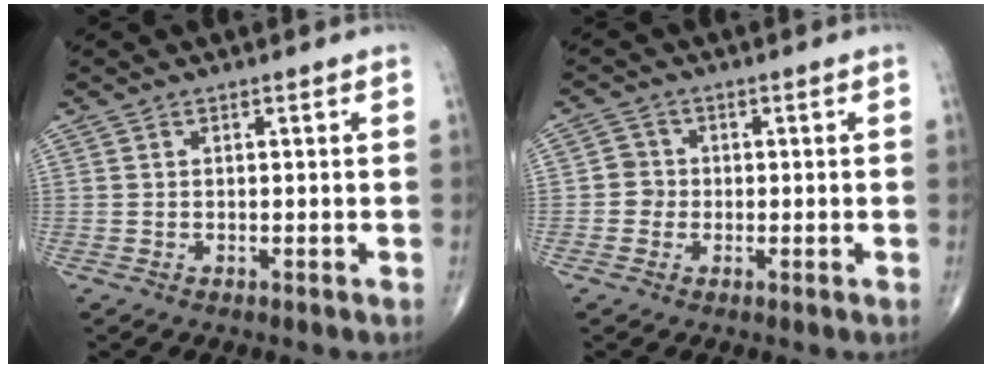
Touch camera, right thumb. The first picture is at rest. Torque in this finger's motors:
{"motor_torque": [0.08, -0.21, 0.08, 0.13, 0.00]}